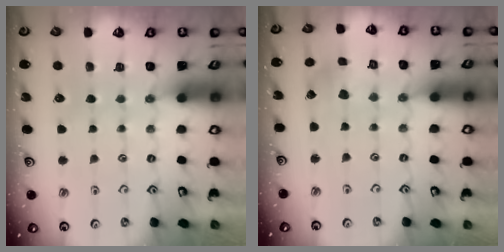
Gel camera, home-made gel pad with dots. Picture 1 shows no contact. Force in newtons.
{"total": 2.2, "press": 2.2, "slide": 0.2}